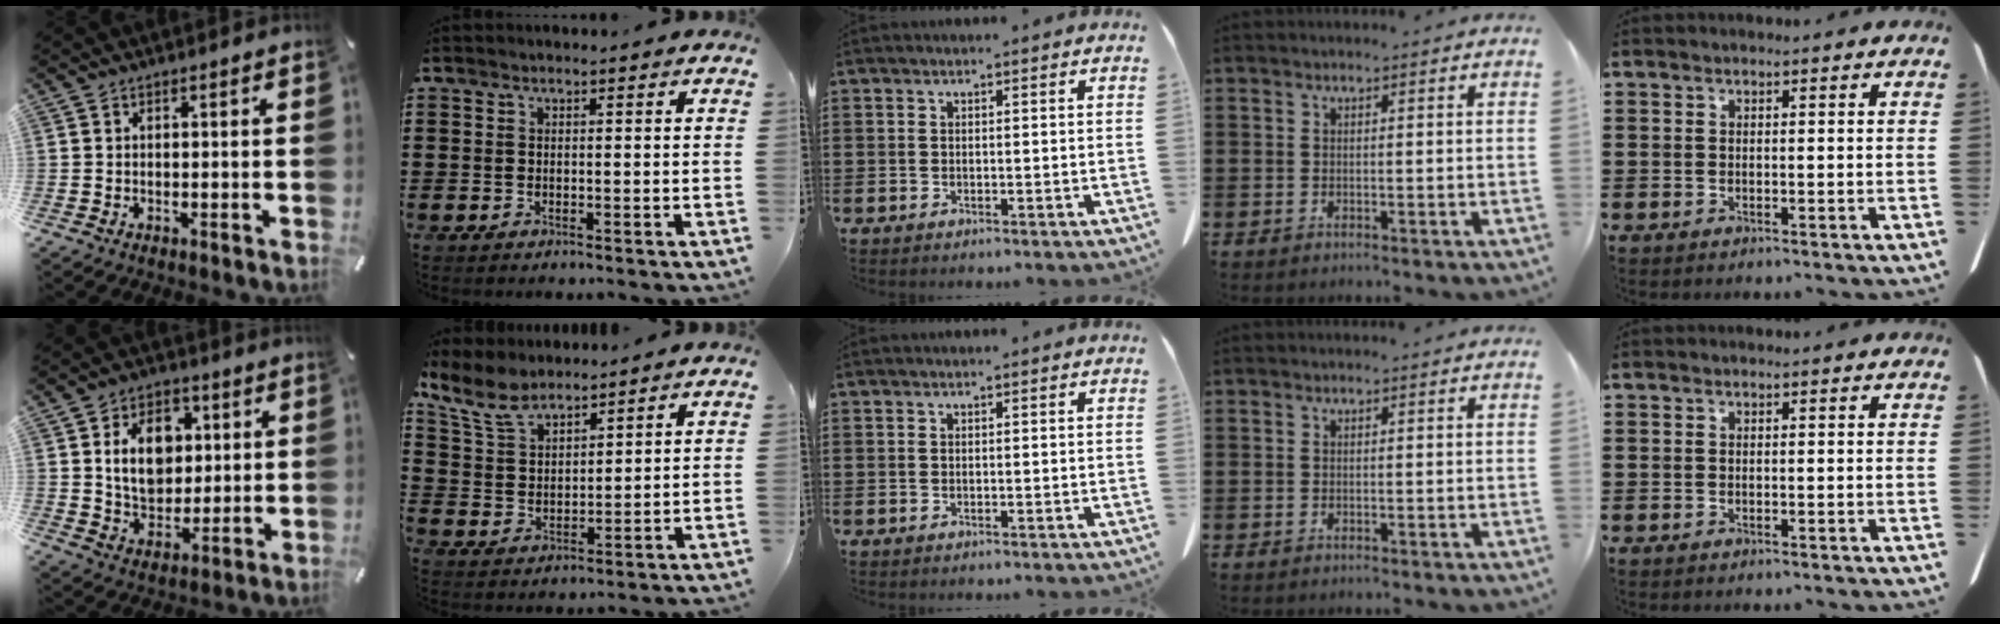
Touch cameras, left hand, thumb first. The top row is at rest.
{"thumb": {"total": 12.0, "force": [2.8, 9.6, 6.8], "torque": [-0.110, 0.006, 0.050]}, "index": {"total": 7.4, "force": [6.0, 2.6, 3.3], "torque": [-0.087, -0.014, 0.113]}}